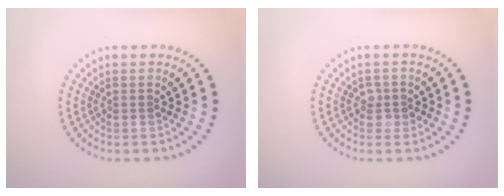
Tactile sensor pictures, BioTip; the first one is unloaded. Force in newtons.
{"total": 1.2, "press": 1.1, "slide": 0.4}